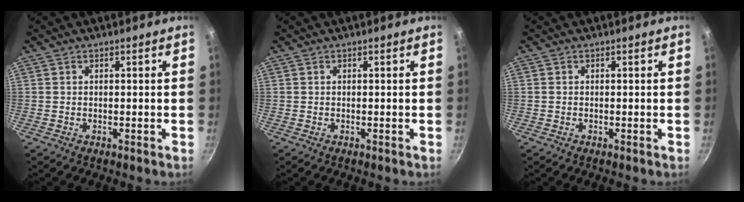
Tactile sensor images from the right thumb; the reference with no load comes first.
{"total": 0.0}
{"total": 0.0}